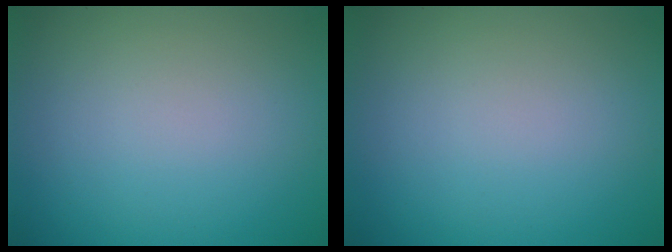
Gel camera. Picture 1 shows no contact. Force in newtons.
{"total": 0.0}